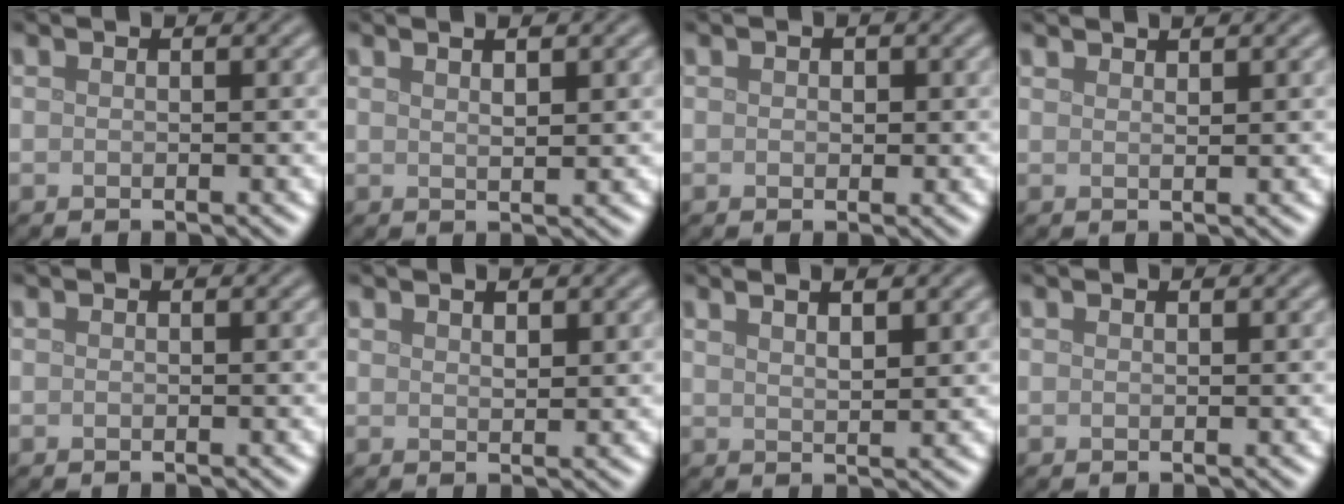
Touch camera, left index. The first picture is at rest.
{"total": 2.4, "force": [1.4, 0.7, 1.9], "torque": [-0.016, 0.004, 0.011]}
{"total": 0.7, "force": [0.2, 0.6, 0.4], "torque": [-0.006, -0.001, 0.000]}
{"total": 1.7, "force": [1.5, 0.3, 0.7], "torque": [-0.004, 0.001, 0.018]}
{"total": 0.0}
{"total": 1.4, "force": [1.0, 0.4, 0.9], "torque": [-0.016, 0.000, 0.019]}
{"total": 3.4, "force": [2.2, 1.0, 2.4], "torque": [-0.016, 0.006, 0.019]}
{"total": 0.0}